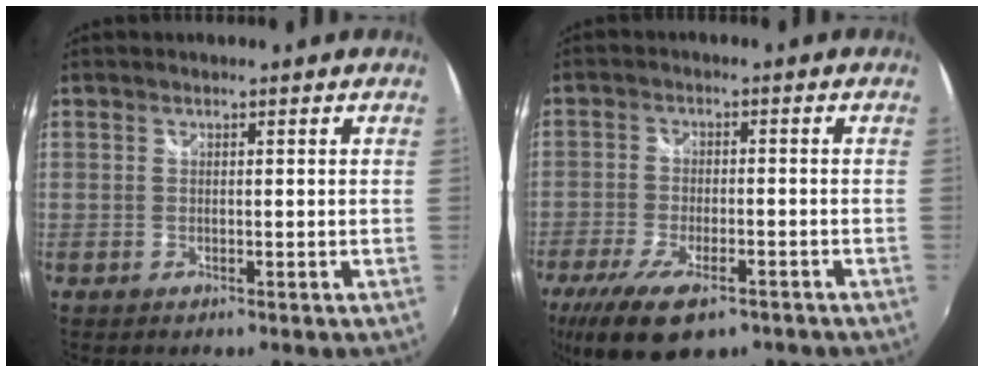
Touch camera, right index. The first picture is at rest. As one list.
[{"total": 13.8, "force": [-9.0, 5.3, 9.0], "torque": [-0.198, -0.044, -0.149]}]